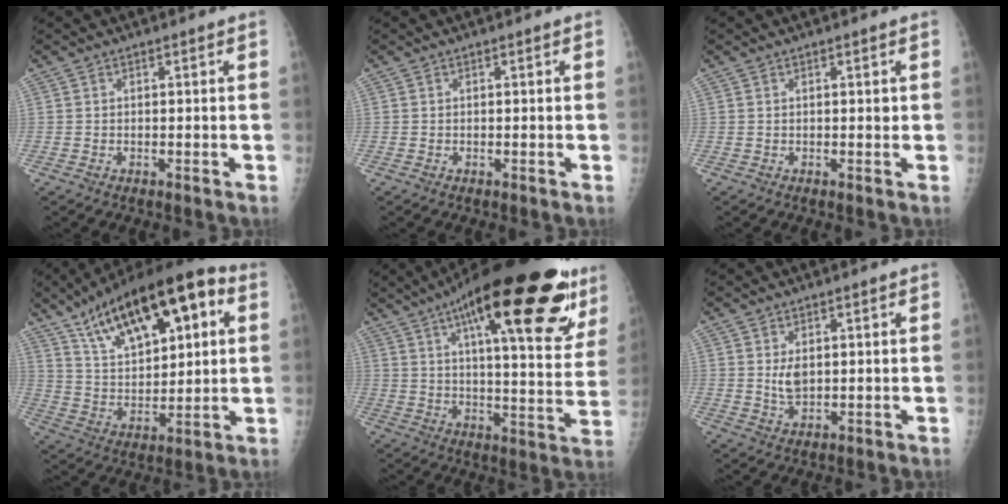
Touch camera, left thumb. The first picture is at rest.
{"total": 0.0}
{"total": 0.5, "force": [0.2, 0.3, 0.4], "torque": [0.000, 0.001, 0.001]}
{"total": 22.6, "force": [10.5, 9.5, 17.6], "torque": [-0.256, -0.010, 0.182]}
{"total": 31.6, "force": [17.1, 9.5, 24.8], "torque": [-0.324, -0.027, 0.248]}
{"total": 3.8, "force": [0.9, 2.2, 3.0], "torque": [-0.043, -0.011, 0.021]}